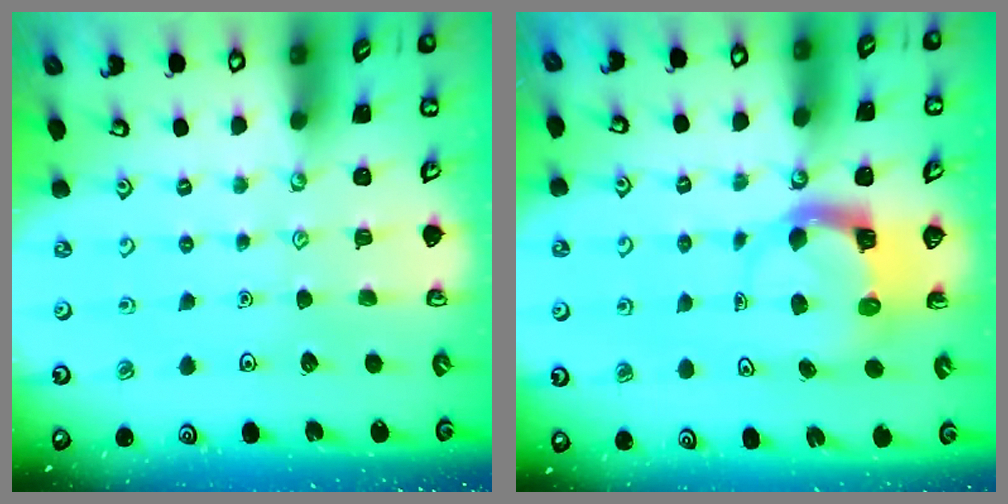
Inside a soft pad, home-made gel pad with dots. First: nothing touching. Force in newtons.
{"total": 3.9, "press": 3.9, "slide": 0.3}